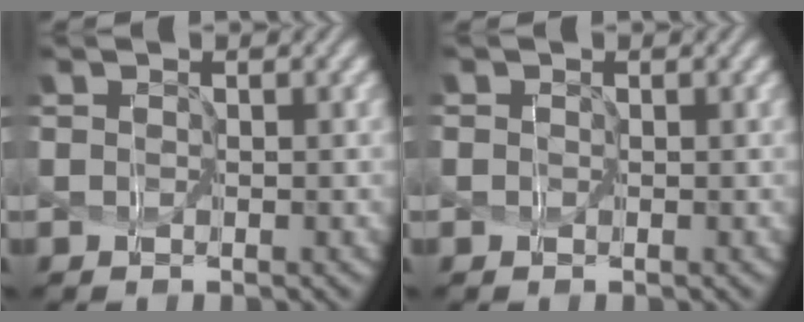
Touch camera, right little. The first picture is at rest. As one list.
[{"total": 1.1, "force": [0.4, 0.9, 0.5], "torque": [0.003, 0.011, -0.010]}]